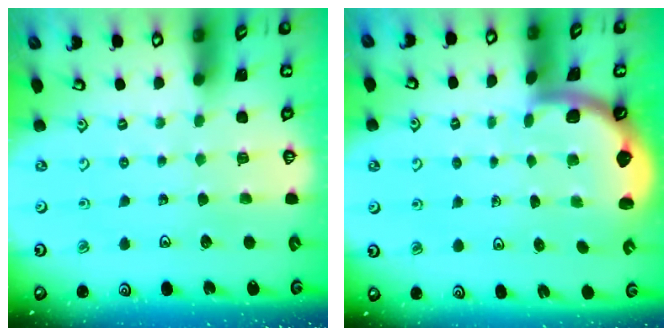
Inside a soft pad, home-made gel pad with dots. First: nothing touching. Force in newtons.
{"total": 1.6, "press": 1.6, "slide": 0.1}